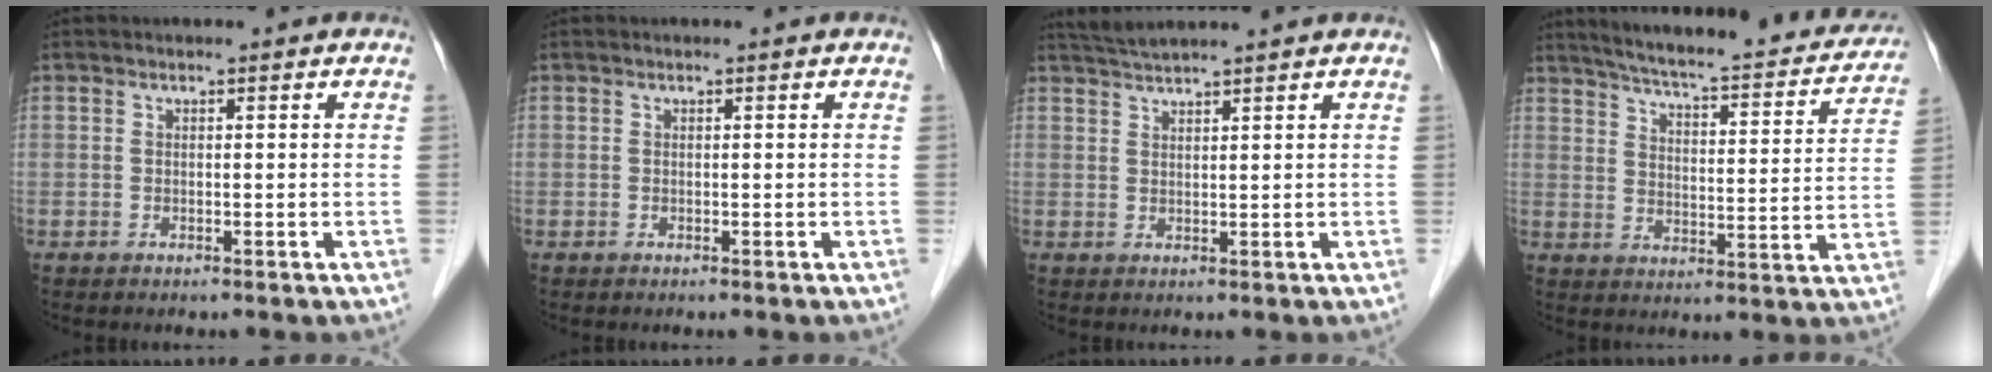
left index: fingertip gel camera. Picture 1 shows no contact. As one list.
[{"total": 0.0}, {"total": 4.6, "force": [4.2, -1.0, 1.6], "torque": [-0.028, 0.027, 0.075]}, {"total": 23.5, "force": [21.1, 3.6, 9.6], "torque": [-0.141, -0.024, 0.266]}]